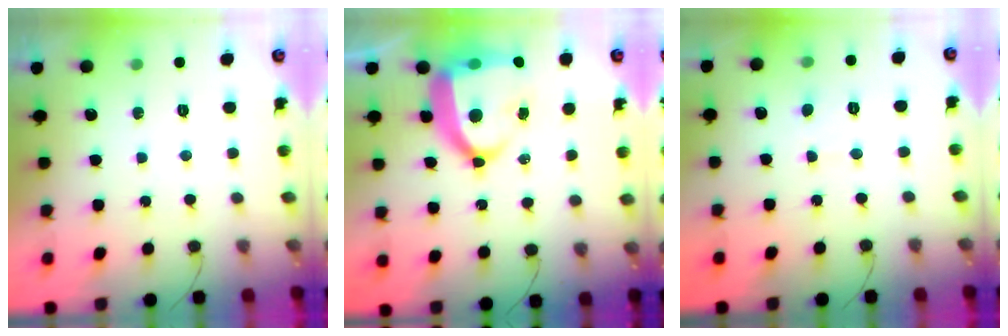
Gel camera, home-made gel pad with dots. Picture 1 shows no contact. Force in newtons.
{"total": 17.6, "press": 17.5, "slide": 1.6}
{"total": 2.2, "press": 2.2, "slide": 0.2}